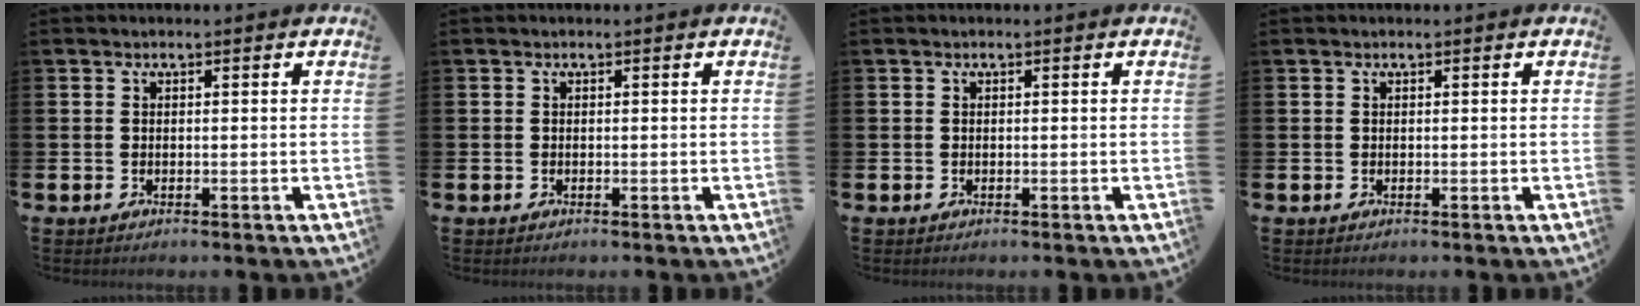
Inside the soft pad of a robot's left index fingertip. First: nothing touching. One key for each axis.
{"total": 0.0}
{"total": 0.0}
{"total": 0.0}